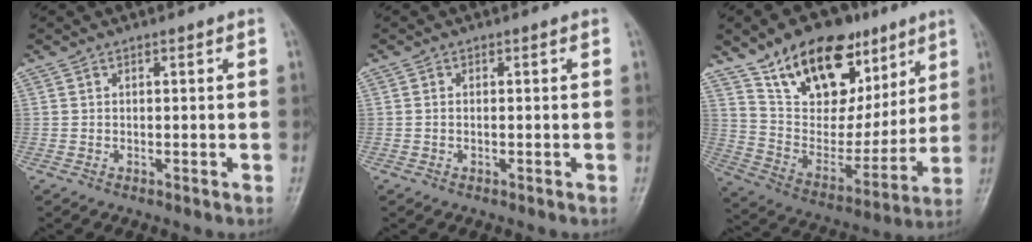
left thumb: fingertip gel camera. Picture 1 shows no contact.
{"total": 0.5, "force": [-0.1, 0.2, 0.5], "torque": [-0.012, 0.003, 0.000]}
{"total": 22.4, "force": [12.6, 13.4, 12.9], "torque": [-0.152, -0.039, 0.218]}